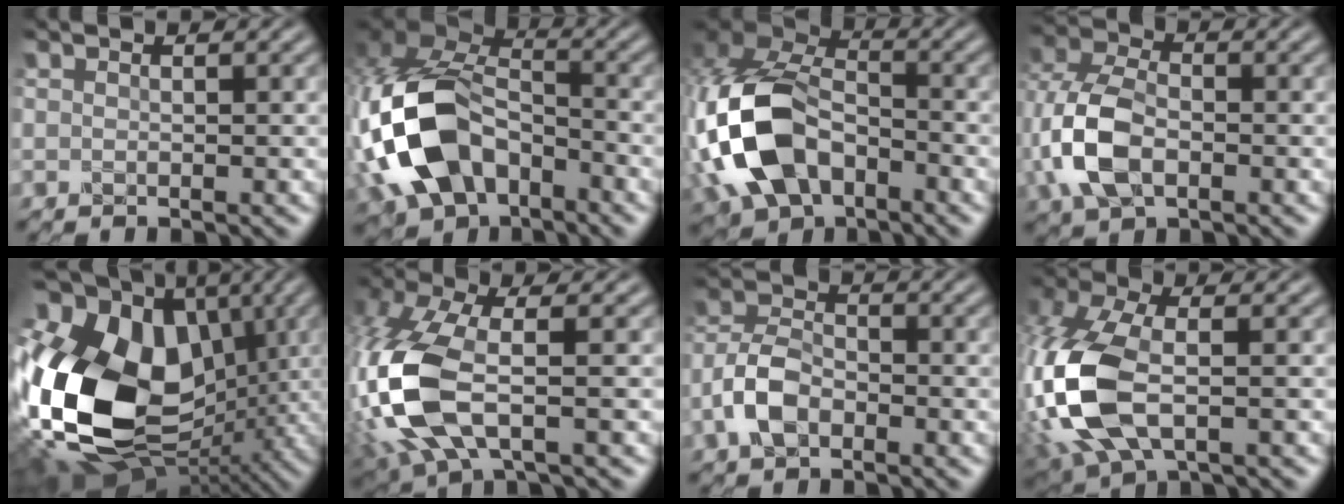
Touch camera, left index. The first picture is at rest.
{"total": 12.3, "force": [-4.5, 8.1, 8.1], "torque": [-0.179, -0.002, -0.093]}
{"total": 11.7, "force": [-4.1, 7.7, 7.8], "torque": [-0.179, -0.003, -0.086]}
{"total": 8.1, "force": [-2.0, 5.2, 5.9], "torque": [-0.157, -0.004, -0.050]}
{"total": 19.2, "force": [-1.6, 12.8, 14.2], "torque": [-0.299, -0.004, -0.026]}
{"total": 9.6, "force": [-2.3, 4.3, 8.2], "torque": [-0.213, -0.003, -0.061]}
{"total": 4.5, "force": [-2.2, 2.7, 2.8], "torque": [-0.063, 0.006, -0.053]}
{"total": 11.1, "force": [-2.1, 6.0, 9.1], "torque": [-0.242, -0.003, -0.051]}